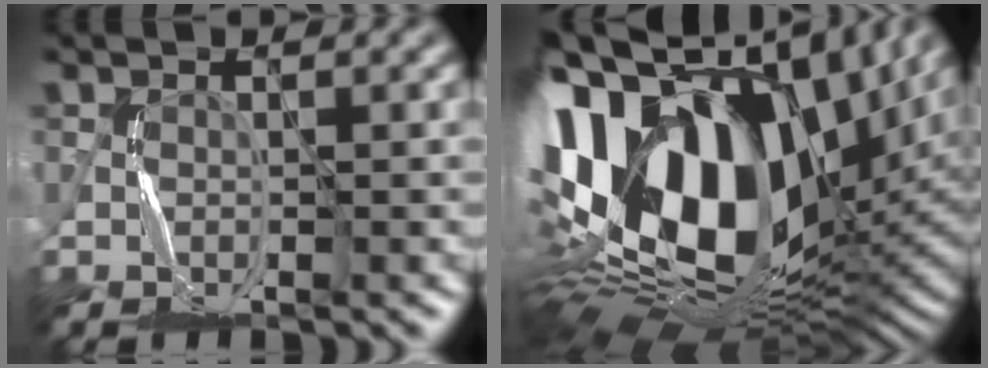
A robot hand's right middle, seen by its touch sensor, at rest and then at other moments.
{"total": 20.5, "force": [4.0, 12.6, 15.6], "torque": [-0.312, -0.019, 0.081]}